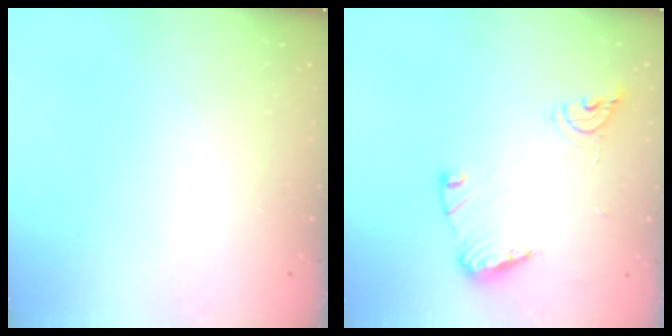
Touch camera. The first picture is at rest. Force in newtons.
{"total": 11.5, "press": 11.4, "slide": 1.0}